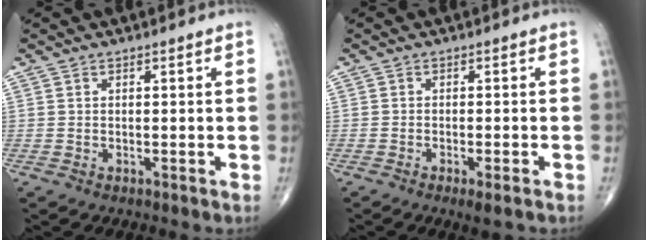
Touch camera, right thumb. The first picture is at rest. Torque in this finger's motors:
{"motor_torque": [-0.01, 0.03, -0.02, 0.23, 0.04]}